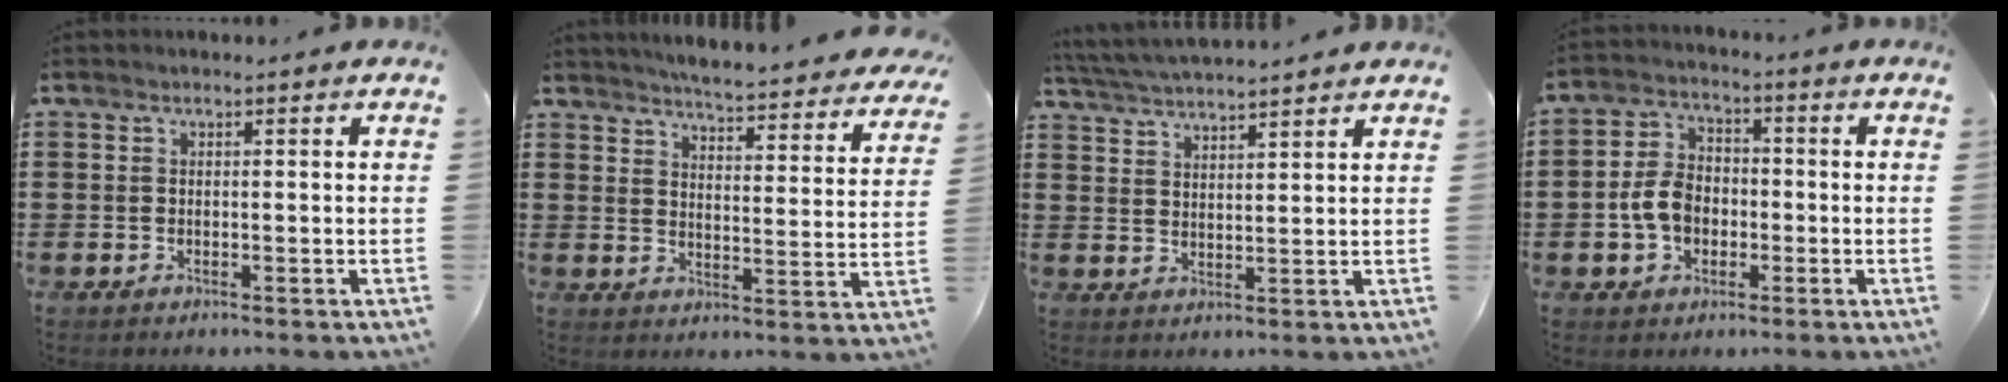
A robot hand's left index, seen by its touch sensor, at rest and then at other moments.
{"total": 4.6, "force": [4.5, -0.6, 0.9], "torque": [-0.032, -0.042, 0.074]}
{"total": 4.2, "force": [4.1, -0.4, 0.5], "torque": [-0.026, -0.017, 0.073]}
{"total": 6.5, "force": [-1.4, 4.7, 4.2], "torque": [-0.101, 0.009, -0.033]}